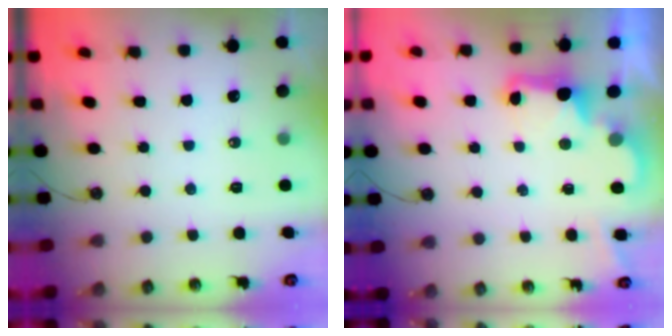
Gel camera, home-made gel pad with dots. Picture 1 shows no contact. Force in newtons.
{"total": 3.0, "press": 2.9, "slide": 0.6}